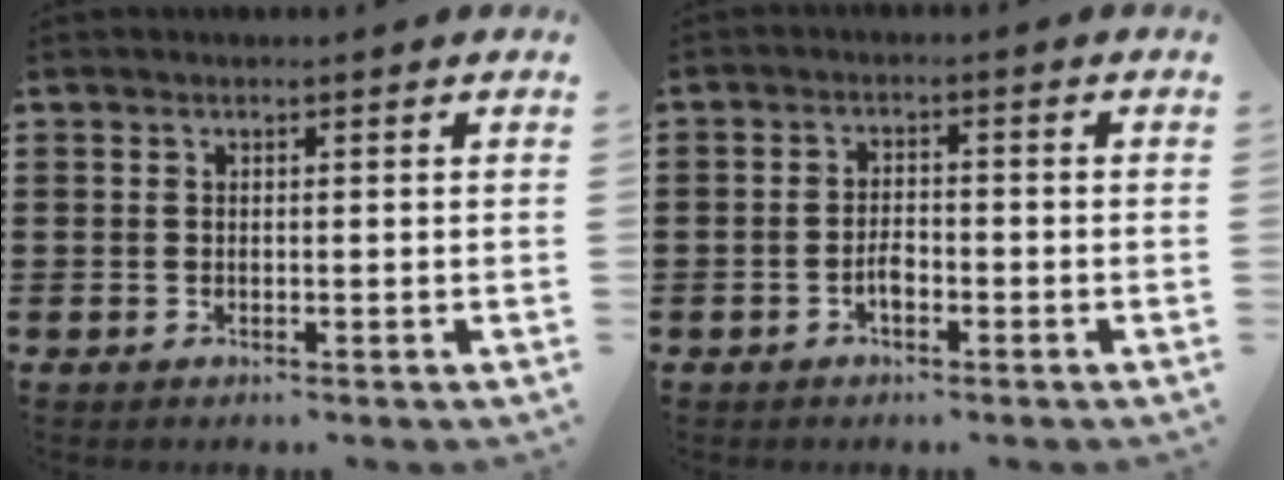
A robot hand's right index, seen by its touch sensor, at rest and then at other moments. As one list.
[{"total": 2.5, "force": [-1.3, 1.2, 1.7], "torque": [-0.036, 0.005, -0.025]}]